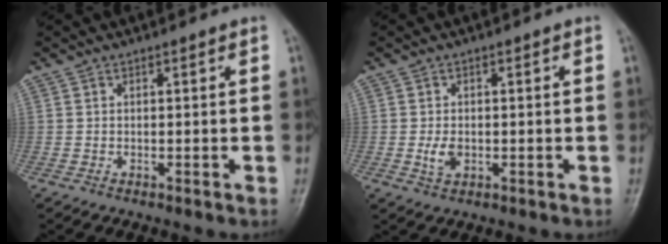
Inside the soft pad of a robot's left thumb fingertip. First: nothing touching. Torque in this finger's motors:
{"motor_torque": [0.39, 0.38, 0.59, 0.09, 0.01]}